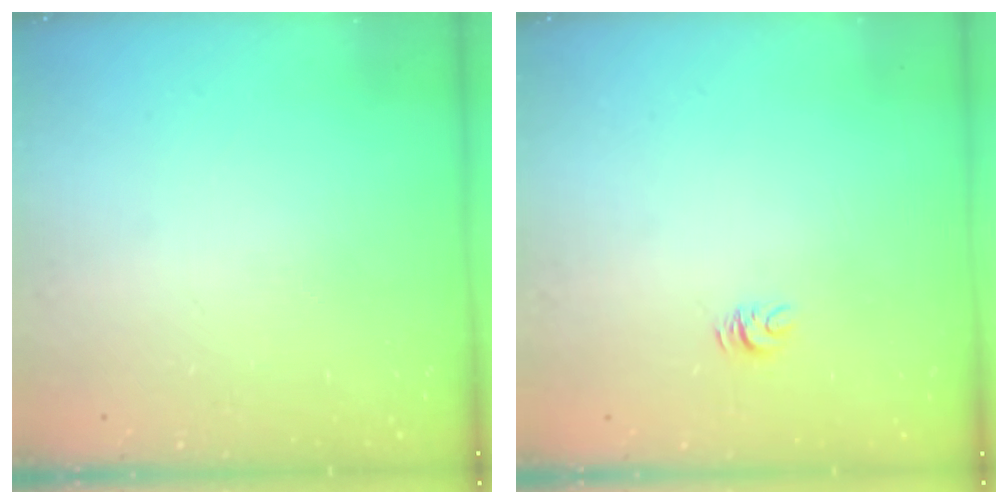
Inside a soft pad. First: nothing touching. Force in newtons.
{"total": 3.9, "press": 3.9, "slide": 0.3}